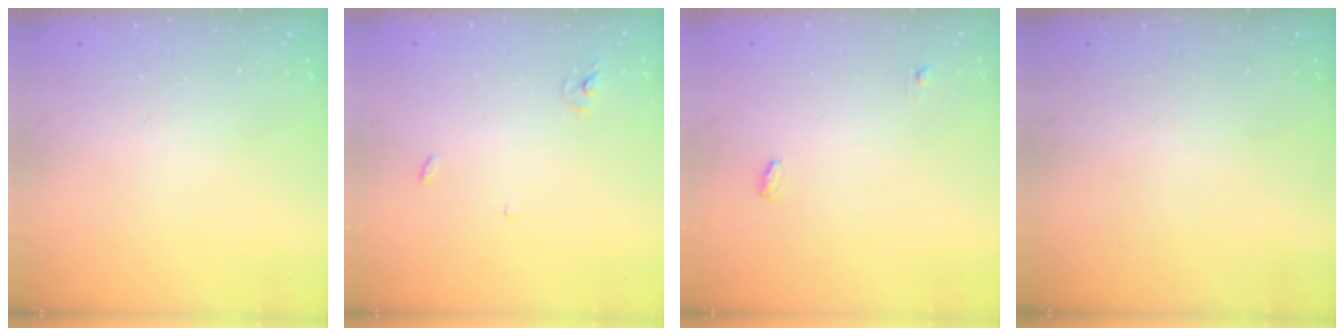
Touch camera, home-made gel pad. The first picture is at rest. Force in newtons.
{"total": 2.5, "press": 2.5, "slide": 0.1}
{"total": 3.5, "press": 3.4, "slide": 1.0}
{"total": 0.0}